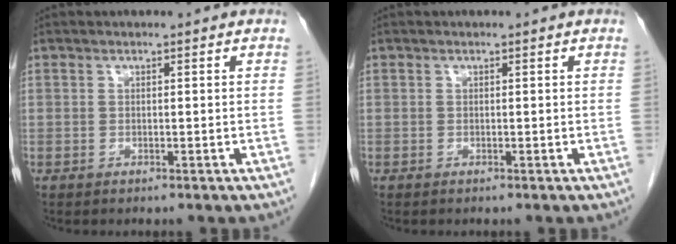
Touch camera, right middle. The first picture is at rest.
{"total": 0.0}